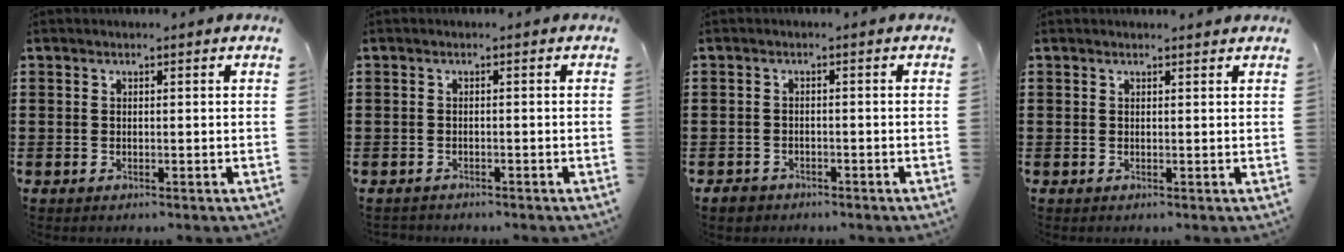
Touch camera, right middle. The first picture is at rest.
{"total": 0.8, "force": [-0.8, 0.2, 0.0], "torque": [-0.002, 0.001, -0.017]}
{"total": 1.5, "force": [-1.3, 0.7, 0.1], "torque": [-0.007, 0.002, -0.030]}
{"total": 0.5, "force": [0.5, 0.0, 0.1], "torque": [0.003, -0.003, 0.008]}